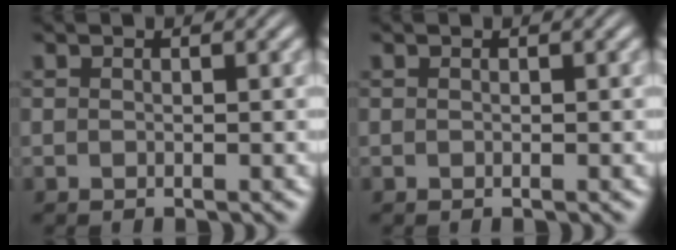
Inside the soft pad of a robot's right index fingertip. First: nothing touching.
{"total": 0.0}